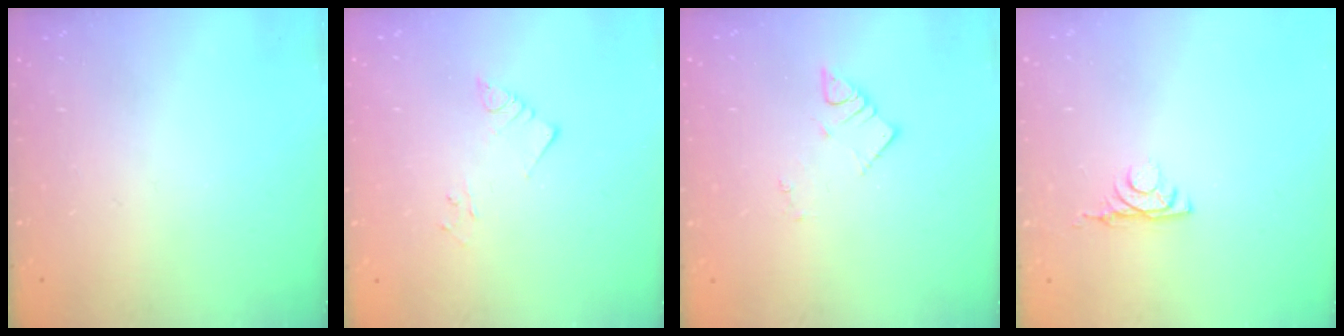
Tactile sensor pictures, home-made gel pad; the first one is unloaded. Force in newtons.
{"total": 3.9, "press": 3.9, "slide": 0.2}
{"total": 3.2, "press": 3.2, "slide": 0.1}
{"total": 3.4, "press": 3.3, "slide": 0.6}